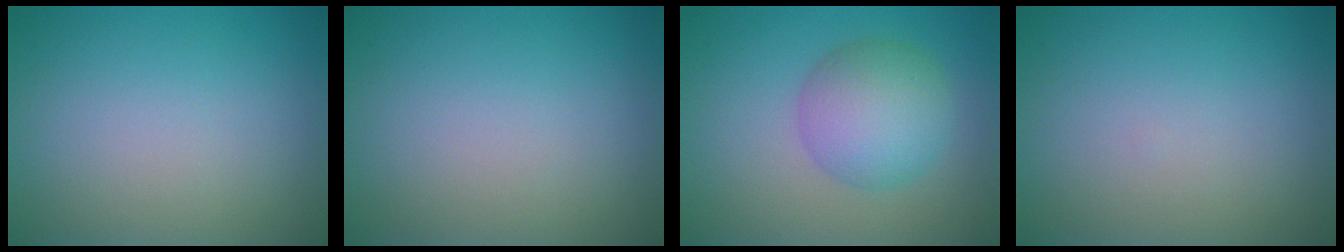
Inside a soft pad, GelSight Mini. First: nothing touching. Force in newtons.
{"total": 0.0}
{"total": 5.5, "press": 5.5, "slide": 0.1}
{"total": 0.0}